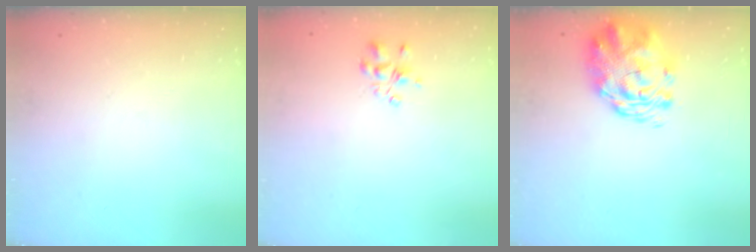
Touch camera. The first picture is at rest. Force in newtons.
{"total": 3.2, "press": 3.2, "slide": 0.6}
{"total": 3.6, "press": 3.4, "slide": 1.2}